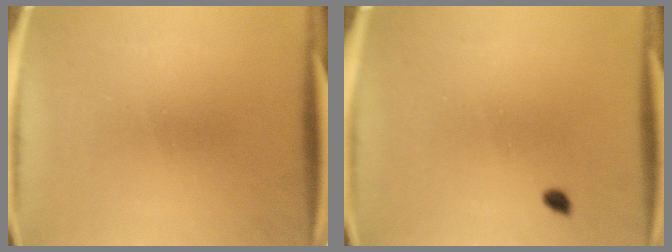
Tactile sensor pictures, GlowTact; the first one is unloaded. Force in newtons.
{"total": 0.9}